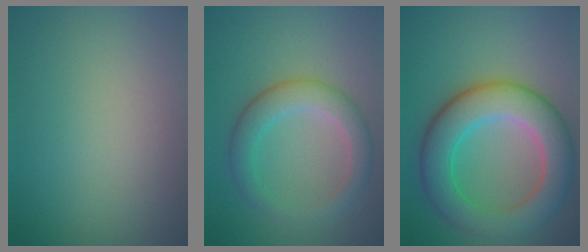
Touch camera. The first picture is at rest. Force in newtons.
{"total": 4.0, "press": 4.0, "slide": 0.1}
{"total": 8.5, "press": 8.5, "slide": 0.4}